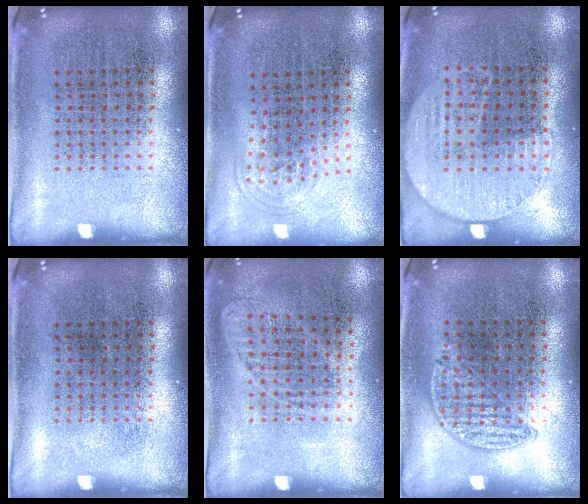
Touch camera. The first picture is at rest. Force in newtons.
{"total": 1.0, "press": 0.7, "slide": 0.7}
{"total": 0.8, "press": 0.6, "slide": 0.5}
{"total": 0.0}
{"total": 1.0, "press": 0.9, "slide": 0.4}
{"total": 0.8, "press": 0.6, "slide": 0.5}